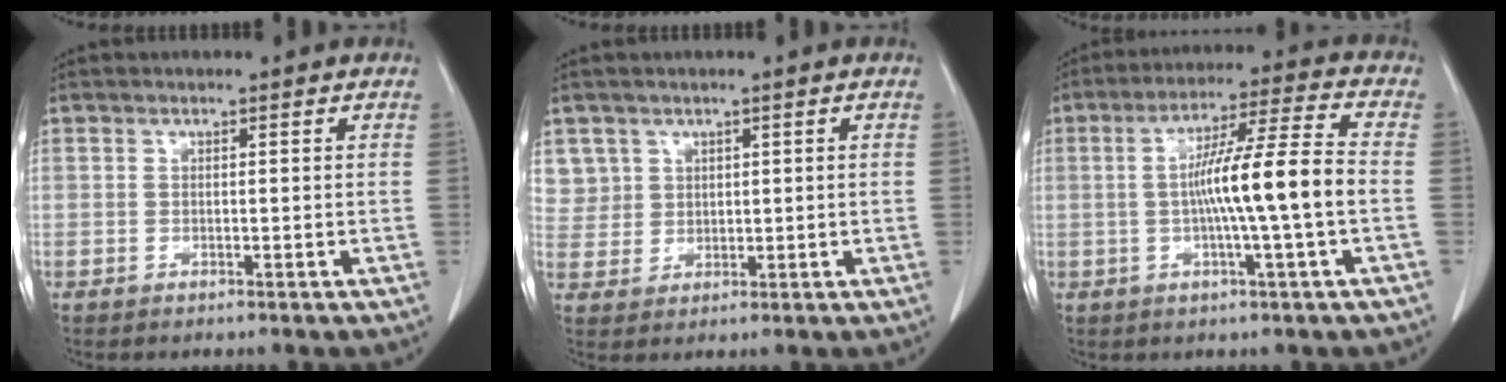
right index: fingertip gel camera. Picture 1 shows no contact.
{"total": 5.0, "force": [2.7, 4.2, -0.3], "torque": [0.021, 0.006, 0.057]}
{"total": 11.6, "force": [-1.2, -0.7, 11.6], "torque": [-0.199, 0.010, -0.026]}